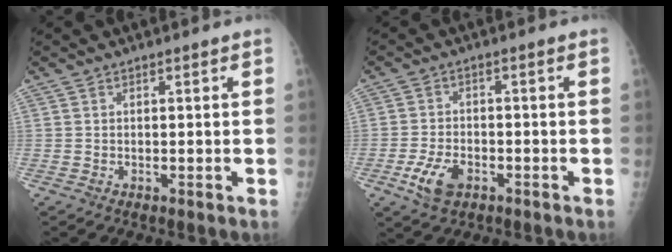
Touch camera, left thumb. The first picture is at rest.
{"total": 5.9, "force": [-2.8, 3.4, 3.9], "torque": [-0.078, 0.009, -0.048]}